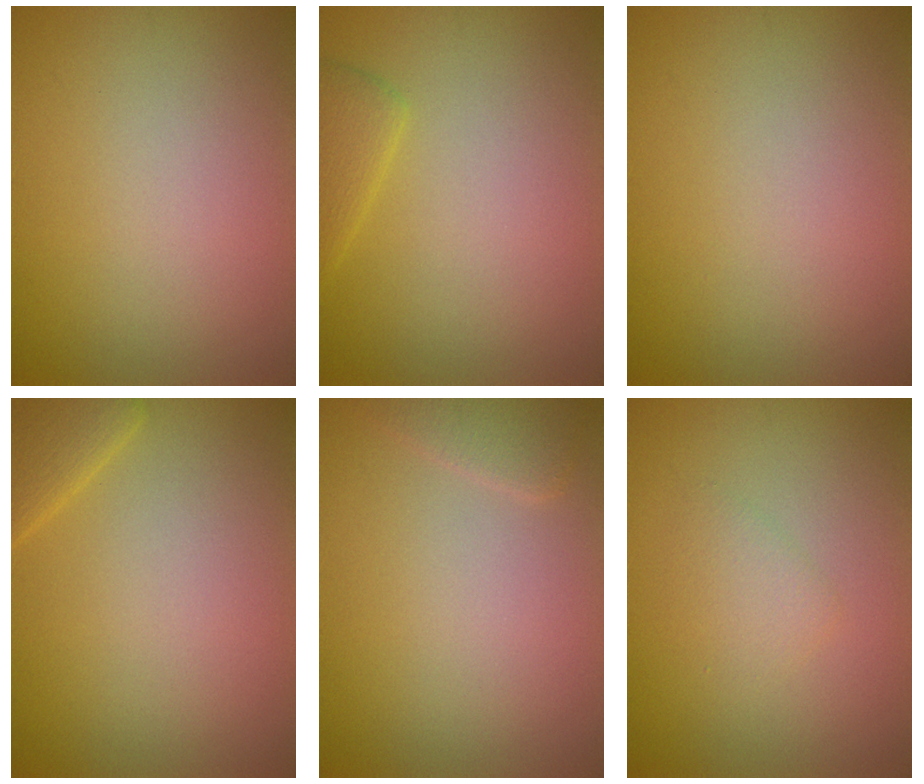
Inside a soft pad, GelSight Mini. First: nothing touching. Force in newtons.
{"total": 2.0, "press": 2.0, "slide": 0.2}
{"total": 0.0}
{"total": 2.3, "press": 2.3, "slide": 0.2}
{"total": 1.6, "press": 1.6, "slide": 0.2}
{"total": 1.5, "press": 1.5, "slide": 0.1}